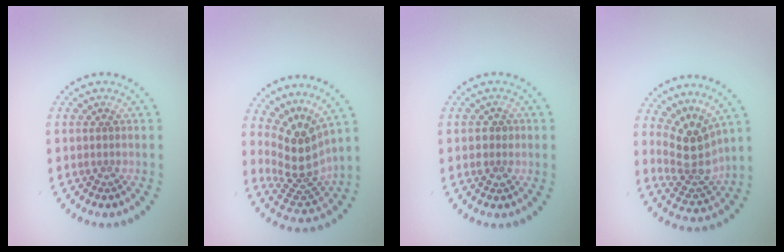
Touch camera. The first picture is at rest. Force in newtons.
{"total": 4.5, "press": 3.1, "slide": 3.3}
{"total": 1.4, "press": 1.4, "slide": 0.3}
{"total": 3.9, "press": 3.2, "slide": 2.1}